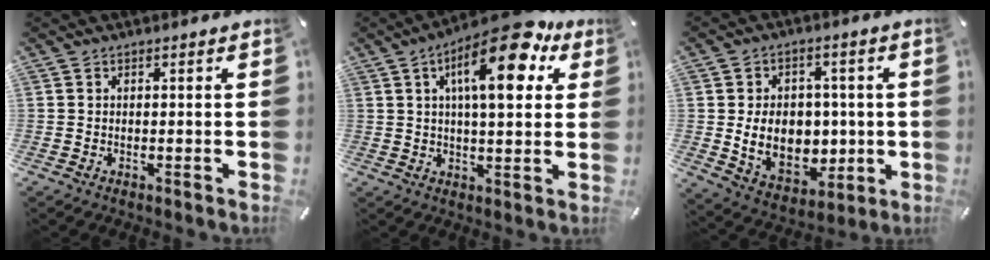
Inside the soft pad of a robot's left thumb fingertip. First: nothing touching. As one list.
[{"total": 16.8, "force": [7.7, 6.0, 13.6], "torque": [-0.213, -0.023, 0.120]}, {"total": 12.9, "force": [-0.3, 10.4, 7.6], "torque": [-0.124, 0.005, 0.007]}]